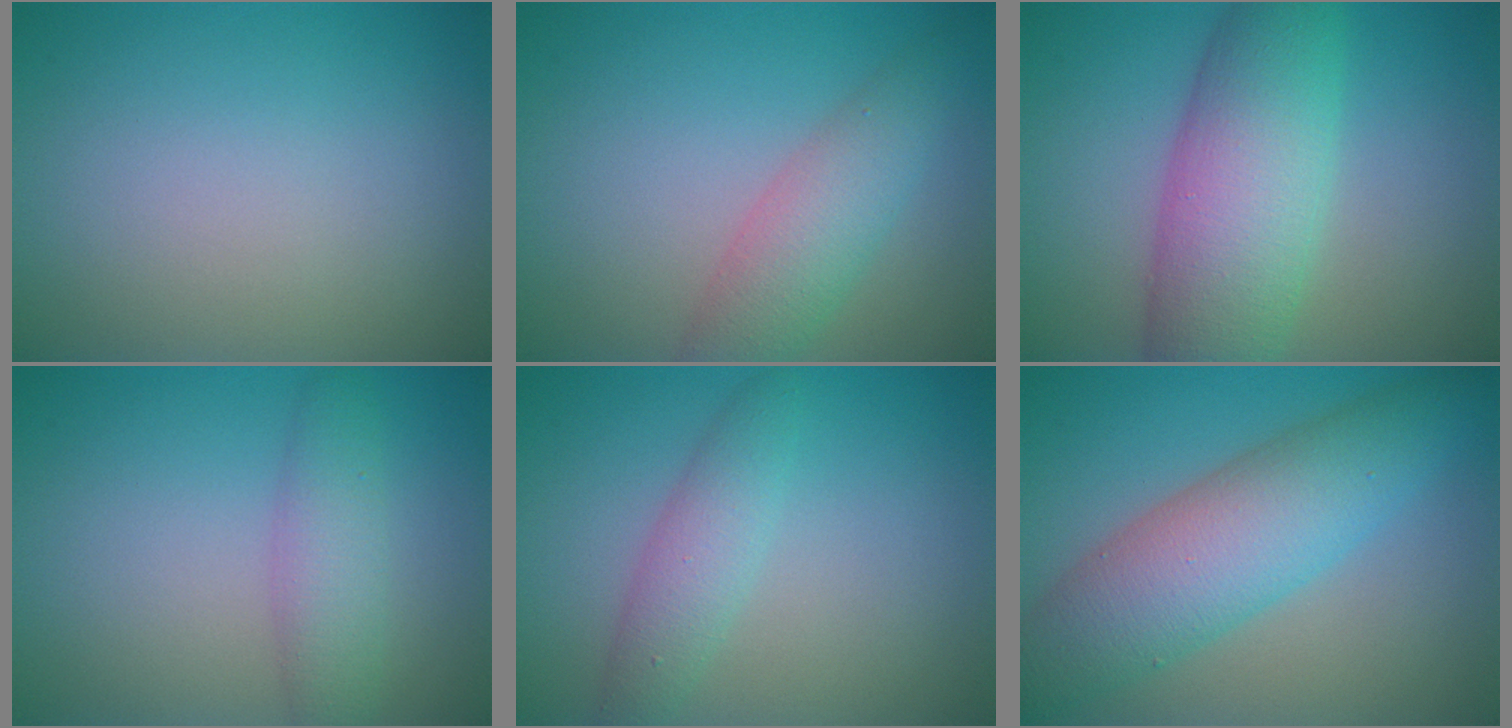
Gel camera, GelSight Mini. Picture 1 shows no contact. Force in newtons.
{"total": 4.1, "press": 4.1, "slide": 0.0}
{"total": 8.7, "press": 8.7, "slide": 0.1}
{"total": 3.1, "press": 3.1, "slide": 0.0}
{"total": 2.8, "press": 2.8, "slide": 0.1}
{"total": 7.6, "press": 7.6, "slide": 0.1}